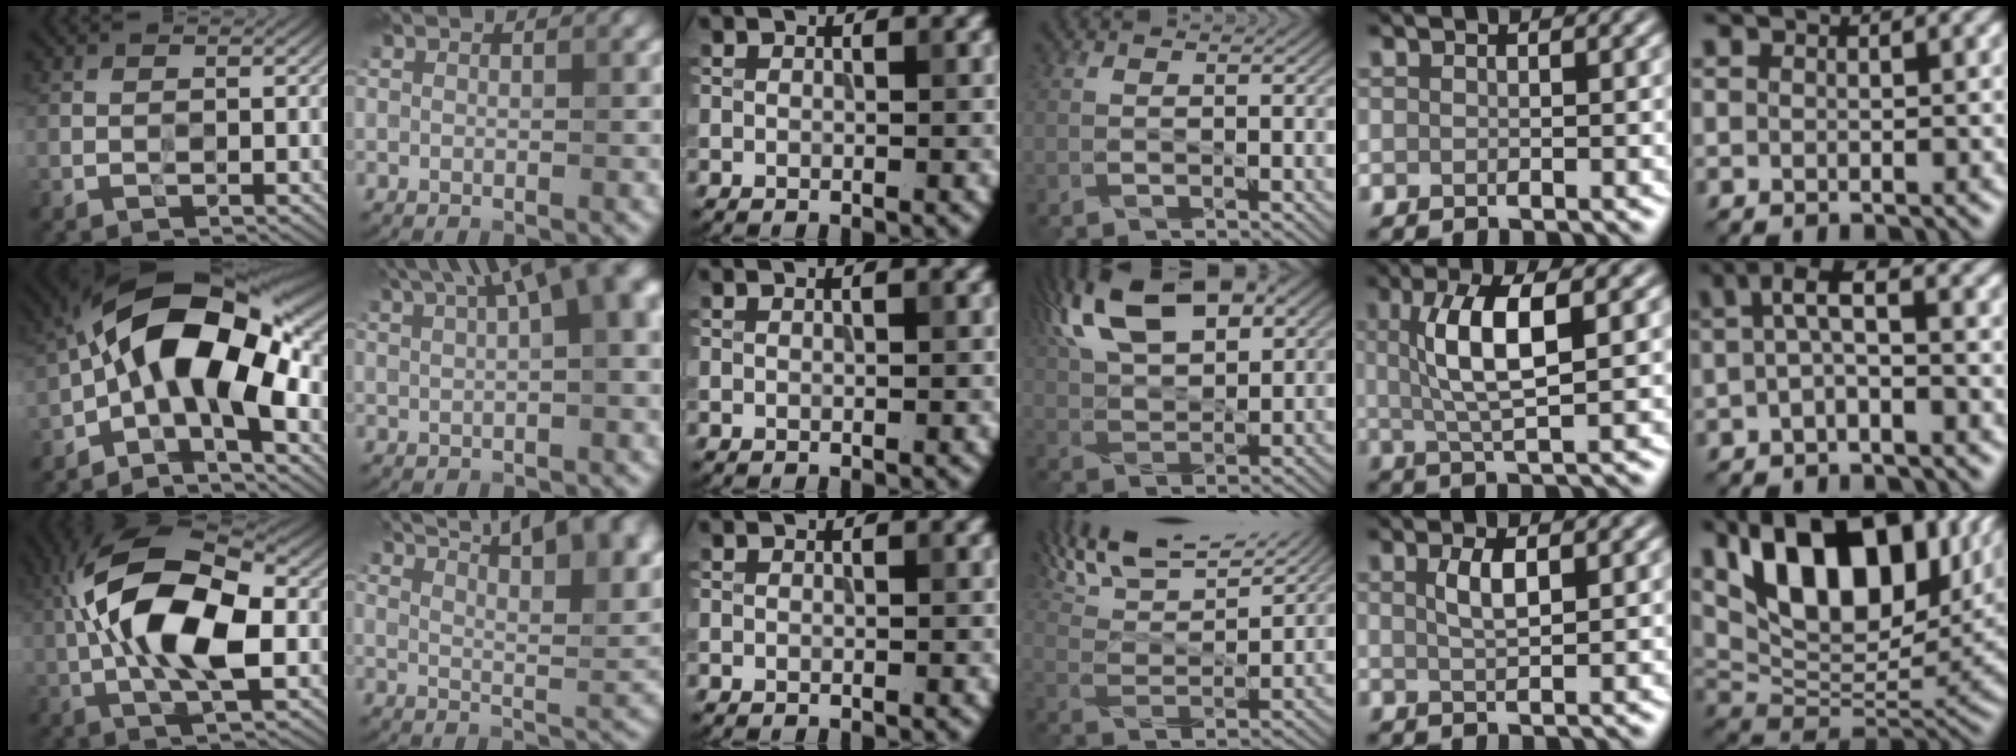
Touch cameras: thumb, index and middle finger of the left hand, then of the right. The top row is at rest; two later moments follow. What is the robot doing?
{"motion": "wipe", "object": "bowl"}